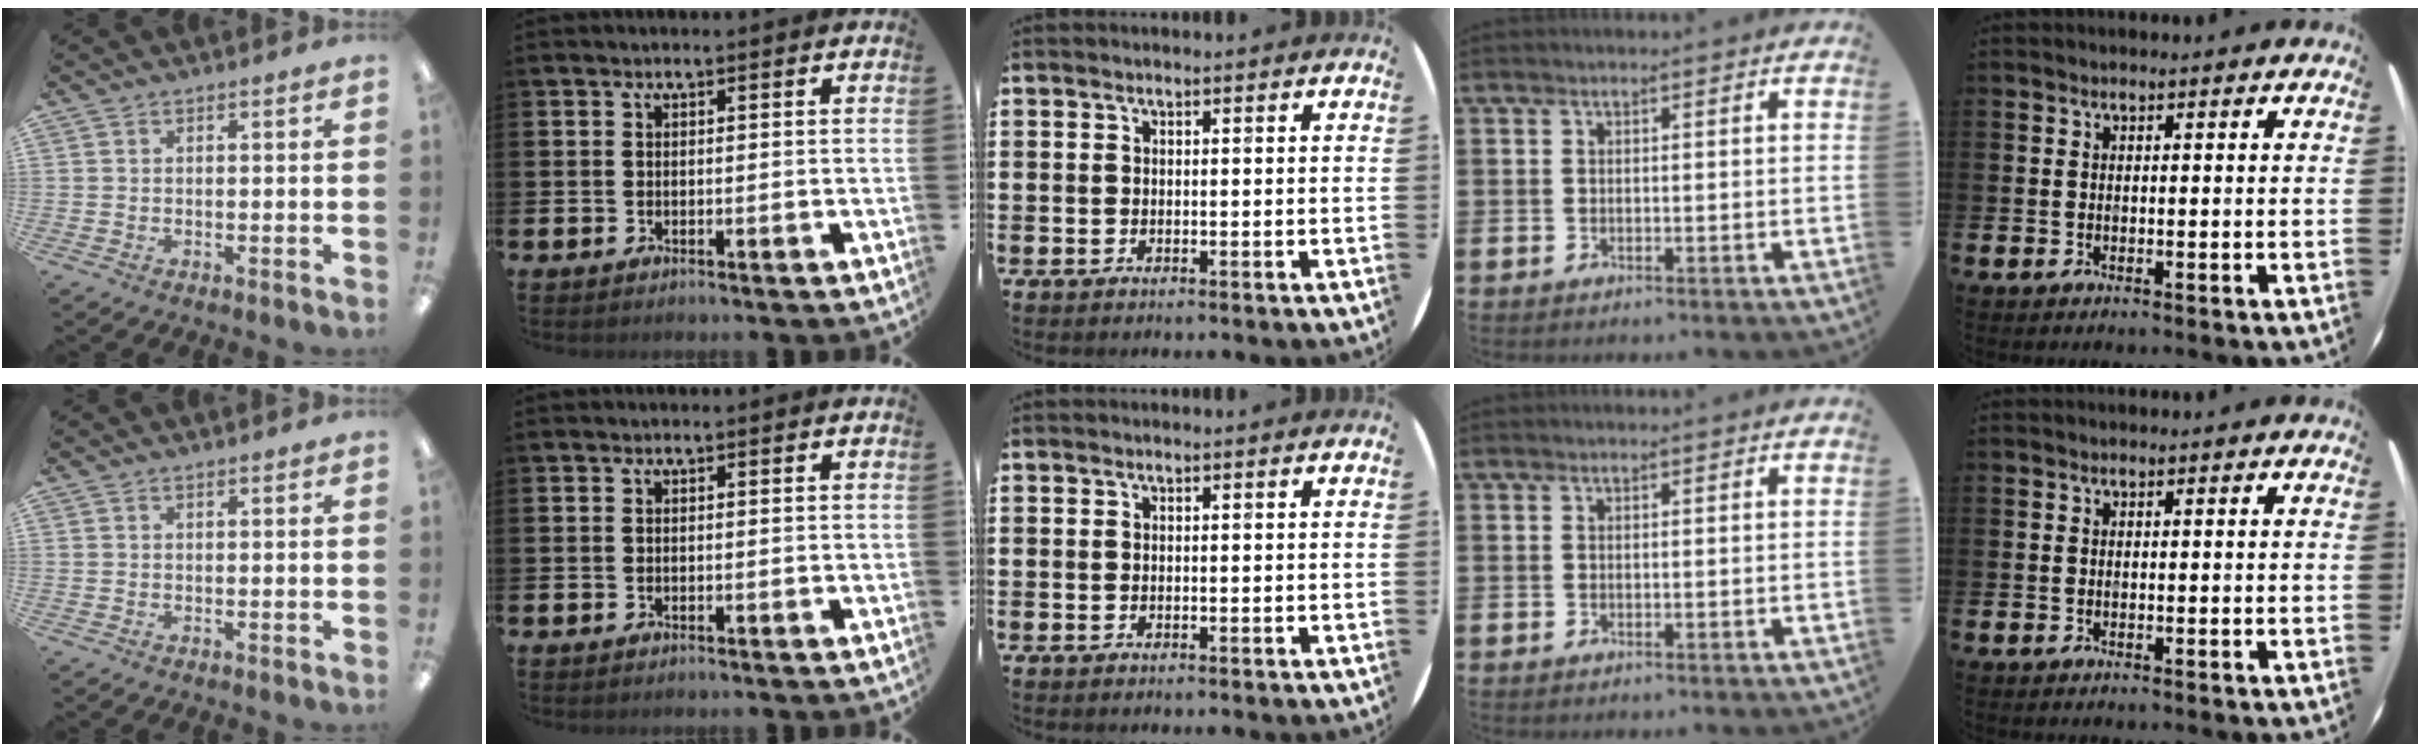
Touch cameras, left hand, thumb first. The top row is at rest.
{}